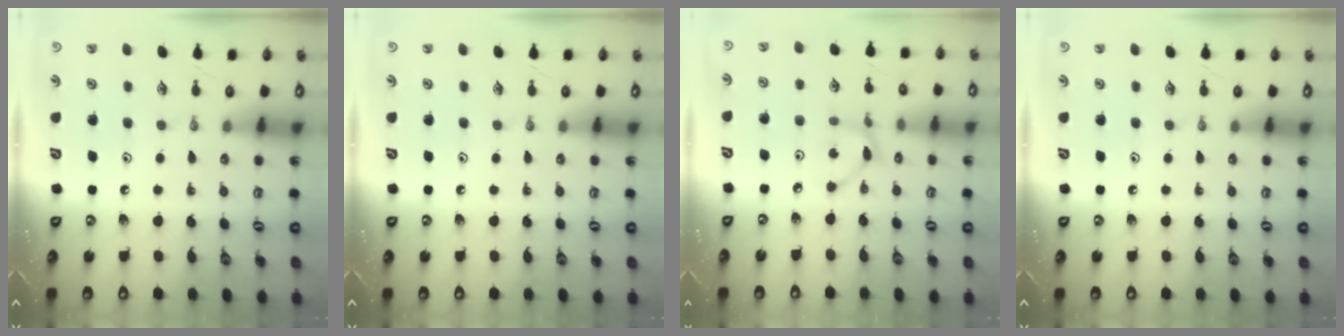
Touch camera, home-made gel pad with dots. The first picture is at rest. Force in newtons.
{"total": 0.0}
{"total": 2.9, "press": 2.9, "slide": 0.1}
{"total": 0.0}